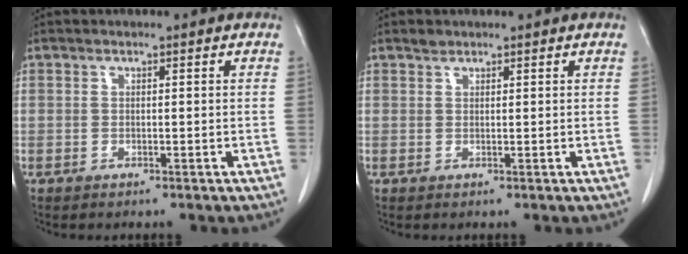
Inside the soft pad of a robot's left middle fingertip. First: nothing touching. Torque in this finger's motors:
{"motor_torque": [0.27, -0.22, -0.05, -0.01]}